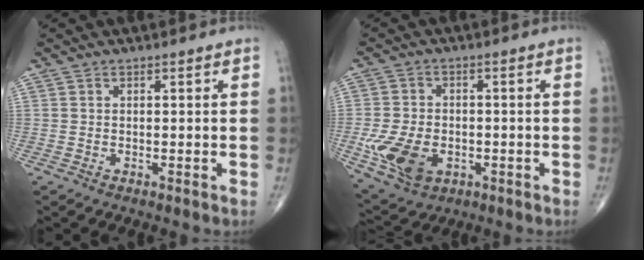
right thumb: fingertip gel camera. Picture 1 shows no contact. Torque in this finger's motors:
{"motor_torque": [2.59, 2.42, 0.55, -0.63, 0.34]}